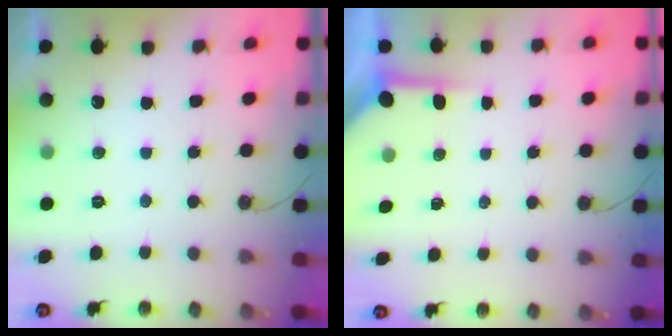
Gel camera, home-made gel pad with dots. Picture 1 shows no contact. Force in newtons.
{"total": 3.6, "press": 3.6, "slide": 0.5}